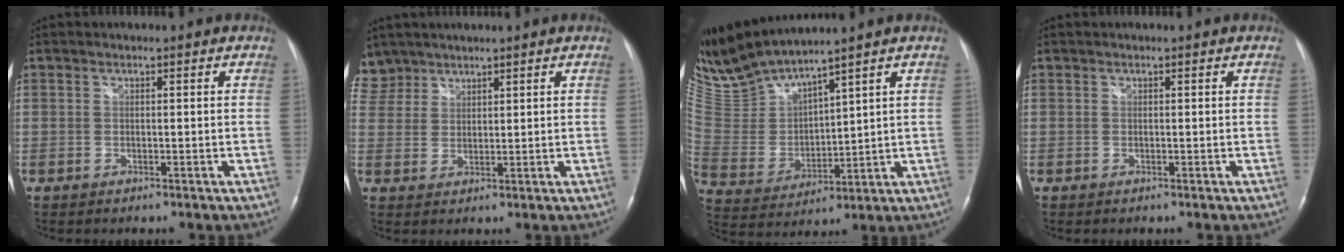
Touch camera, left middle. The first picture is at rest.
{"total": 5.1, "force": [4.2, 2.8, -0.5], "torque": [0.014, 0.009, 0.087]}
{"total": 10.2, "force": [9.7, -0.4, 3.1], "torque": [-0.090, -0.004, 0.211]}
{"total": 0.0}